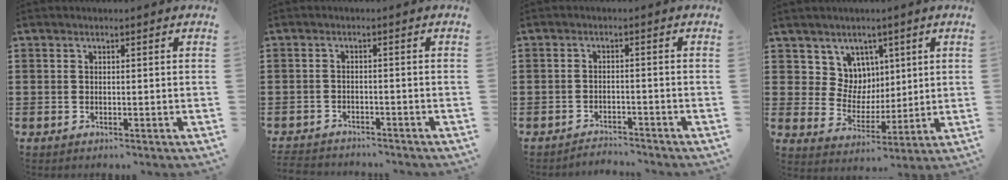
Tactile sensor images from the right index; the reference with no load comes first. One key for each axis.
{"total": 2.1, "fx": -2.1, "fy": 0.2, "fz": -0.2, "tx": -0.003, "ty": 0.001, "tz": -0.047}
{"total": 2.3, "fx": -2.3, "fy": 0.1, "fz": -0.2, "tx": -0.004, "ty": 0.002, "tz": -0.052}
{"total": 7.4, "fx": 3.7, "fy": 6.3, "fz": 0.7, "tx": -0.056, "ty": -0.008, "tz": 0.073}